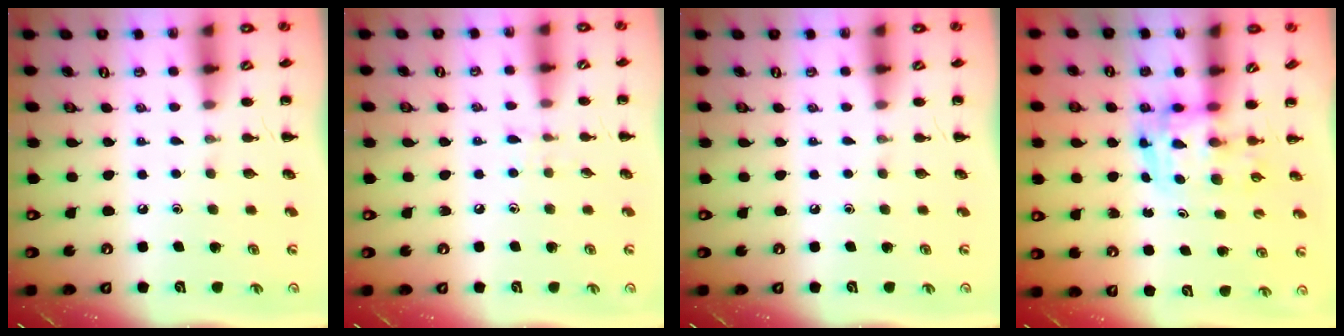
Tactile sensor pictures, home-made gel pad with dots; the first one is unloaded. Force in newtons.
{"total": 4.5, "press": 4.1, "slide": 1.8}
{"total": 0.0}
{"total": 3.7, "press": 3.7, "slide": 0.6}